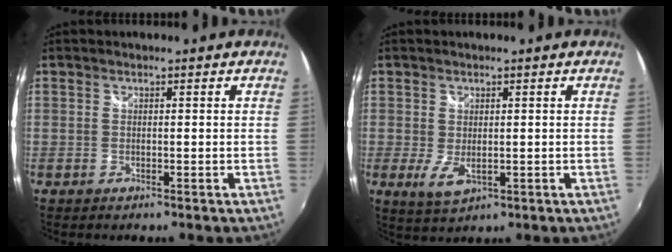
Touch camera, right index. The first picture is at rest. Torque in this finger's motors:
{"motor_torque": [0.43, 0.41, 0.34, 0.06]}